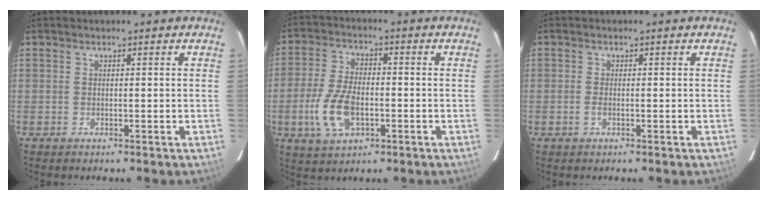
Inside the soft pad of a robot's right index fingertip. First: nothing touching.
{"total": 10.3, "force": [-2.9, 5.5, 8.2], "torque": [-0.181, -0.001, -0.050]}
{"total": 1.0, "force": [-0.4, 0.3, 0.8], "torque": [-0.018, 0.000, -0.007]}